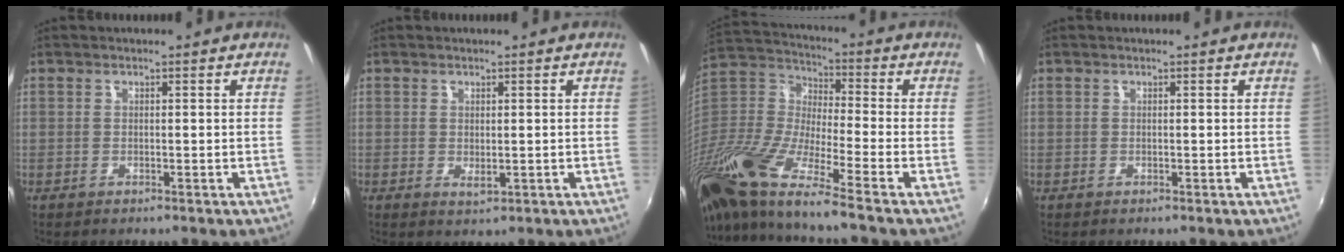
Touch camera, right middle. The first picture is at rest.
{"total": 0.9, "force": [0.0, 0.6, 0.7], "torque": [-0.012, -0.004, 0.000]}
{"total": 23.9, "force": [-17.3, 3.0, 16.2], "torque": [-0.310, -0.049, -0.340]}
{"total": 0.0}